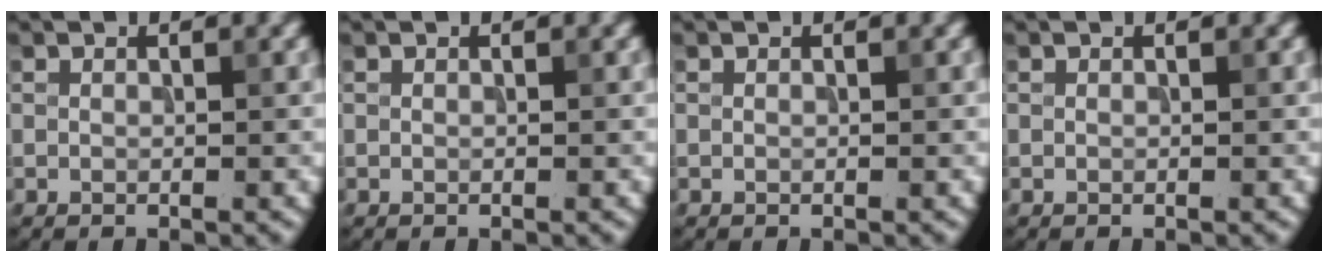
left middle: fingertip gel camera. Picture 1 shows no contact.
{"total": 0.0}
{"total": 0.0}
{"total": 0.0}